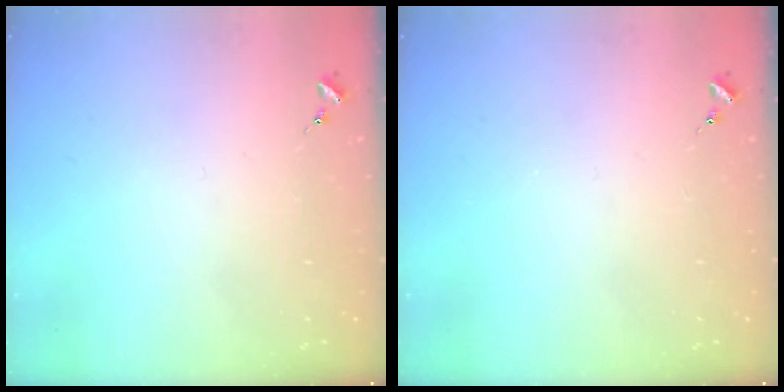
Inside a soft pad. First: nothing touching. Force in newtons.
{"total": 0.0}